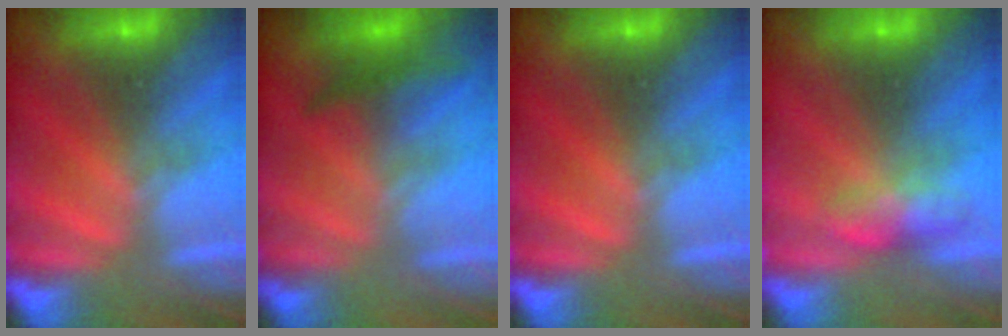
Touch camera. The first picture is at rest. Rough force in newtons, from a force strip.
{"total": 1.3}
{"total": 0.0}
{"total": 2.8}